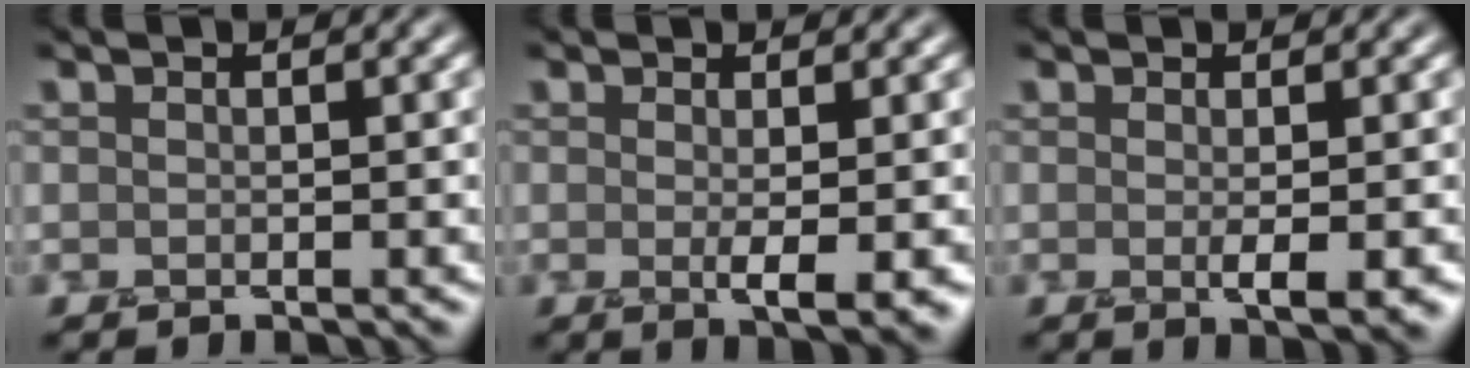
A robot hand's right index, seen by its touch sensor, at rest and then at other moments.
{"total": 2.6, "force": [-0.2, 0.5, 2.5], "torque": [-0.037, -0.006, 0.000]}
{"total": 2.3, "force": [-0.3, 0.5, 2.2], "torque": [-0.029, -0.002, -0.003]}